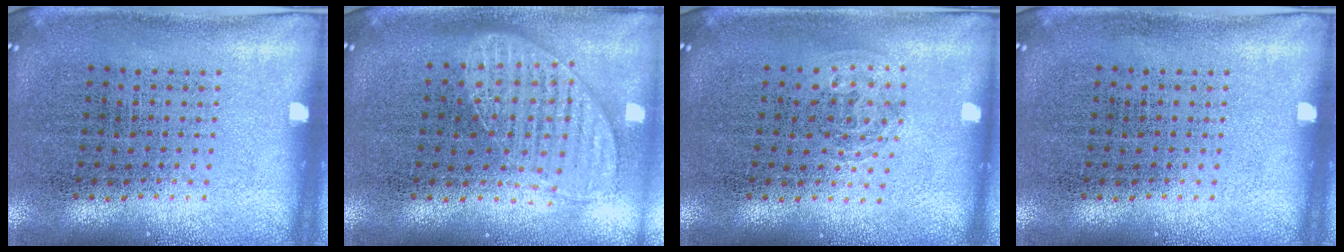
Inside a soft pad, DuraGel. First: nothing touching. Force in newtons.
{"total": 1.2, "press": 1.2, "slide": 0.3}
{"total": 1.0, "press": 0.6, "slide": 0.8}
{"total": 0.0}